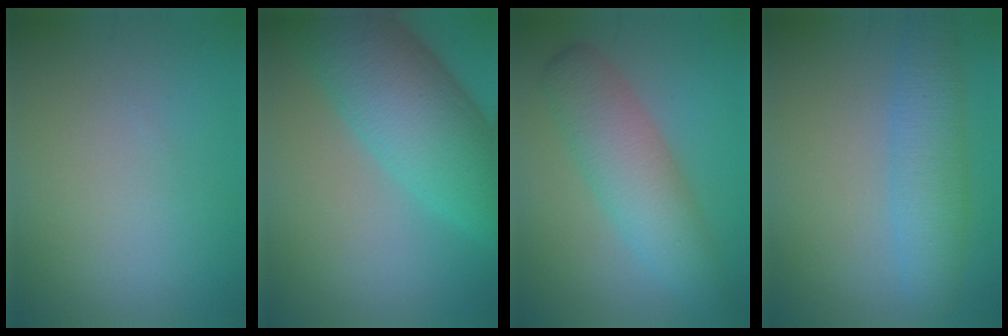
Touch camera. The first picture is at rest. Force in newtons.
{"total": 10.8, "press": 10.8, "slide": 0.4}
{"total": 5.8, "press": 5.8, "slide": 0.1}
{"total": 4.7, "press": 4.7, "slide": 0.1}